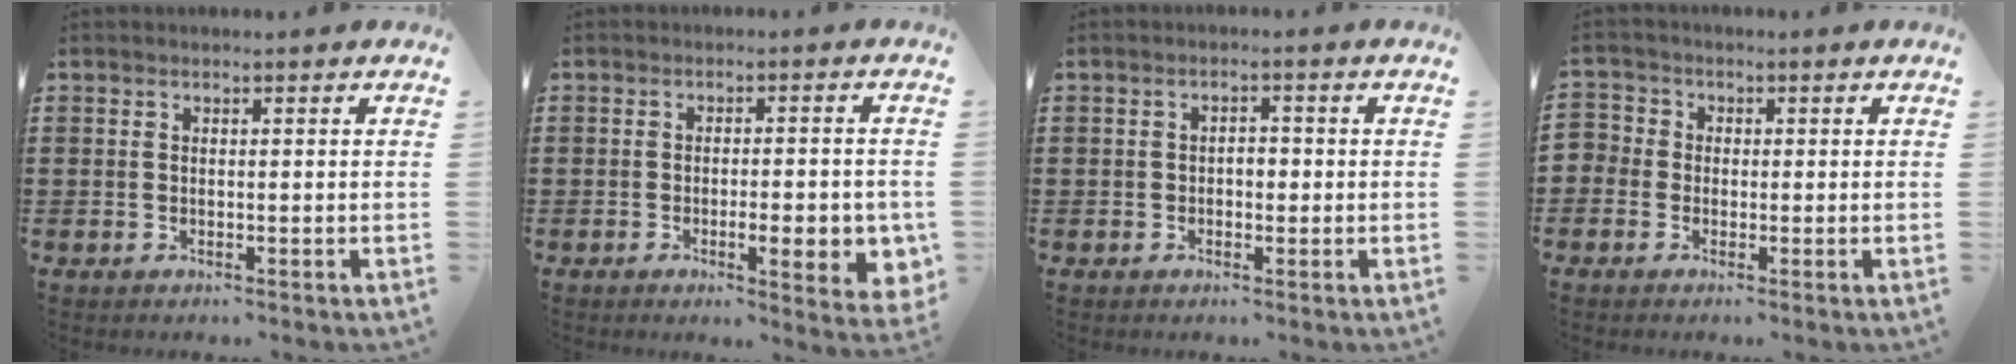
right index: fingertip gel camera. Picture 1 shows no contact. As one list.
[{"total": 6.3, "force": [-1.5, 1.7, 5.8], "torque": [-0.079, -0.008, -0.024]}, {"total": 2.0, "force": [-0.5, 1.1, 1.6], "torque": [-0.031, 0.005, -0.011]}, {"total": 1.8, "force": [-0.9, 1.6, -0.1], "torque": [-0.009, 0.007, -0.022]}]